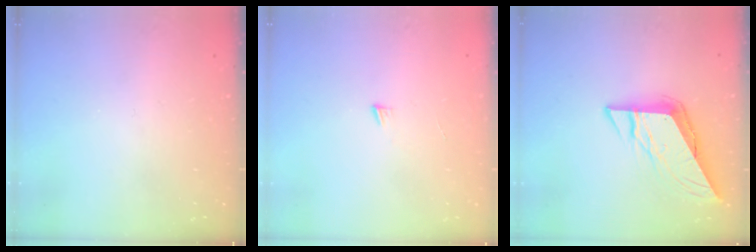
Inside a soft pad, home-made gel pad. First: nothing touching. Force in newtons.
{"total": 3.0, "press": 3.0, "slide": 0.3}
{"total": 9.8, "press": 9.8, "slide": 0.6}